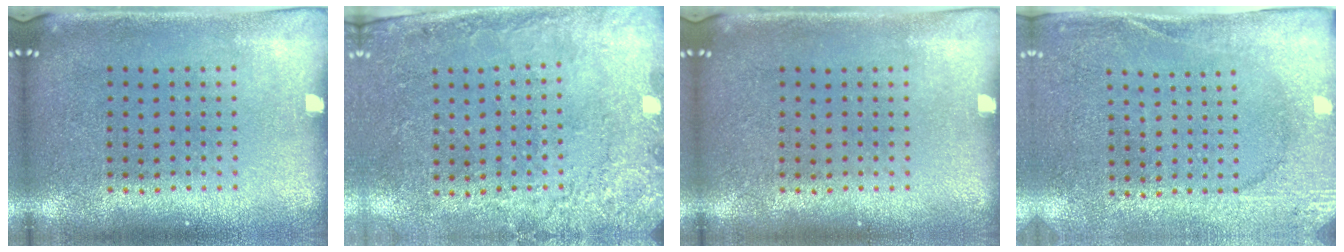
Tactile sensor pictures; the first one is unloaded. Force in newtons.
{"total": 2.7, "press": 2.0, "slide": 1.8}
{"total": 0.0}
{"total": 2.6, "press": 2.4, "slide": 1.0}